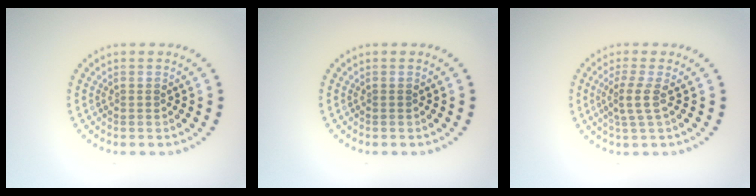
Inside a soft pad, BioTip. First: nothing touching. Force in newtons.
{"total": 0.0}
{"total": 2.1, "press": 1.6, "slide": 1.3}